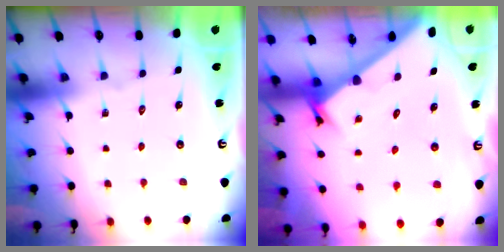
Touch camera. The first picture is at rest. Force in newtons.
{"total": 2.6, "press": 2.6, "slide": 0.2}